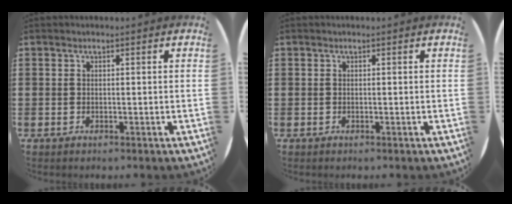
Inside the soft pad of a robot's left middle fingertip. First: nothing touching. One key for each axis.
{"total": 0.0}